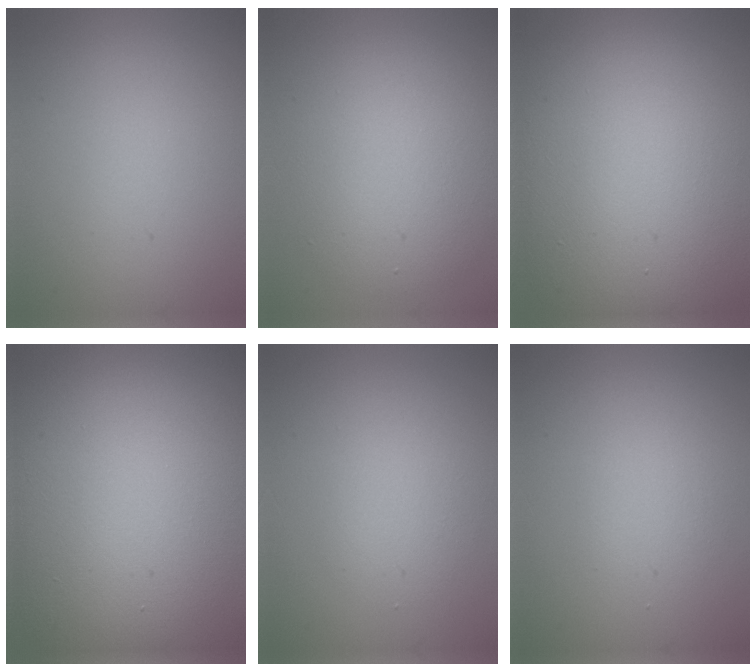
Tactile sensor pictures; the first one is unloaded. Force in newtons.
{"total": 6.0, "press": 6.0, "slide": 0.3}
{"total": 17.5, "press": 17.5, "slide": 1.4}
{"total": 20.8, "press": 20.8, "slide": 1.5}
{"total": 2.4, "press": 2.4, "slide": 0.1}
{"total": 1.7, "press": 1.7, "slide": 0.1}